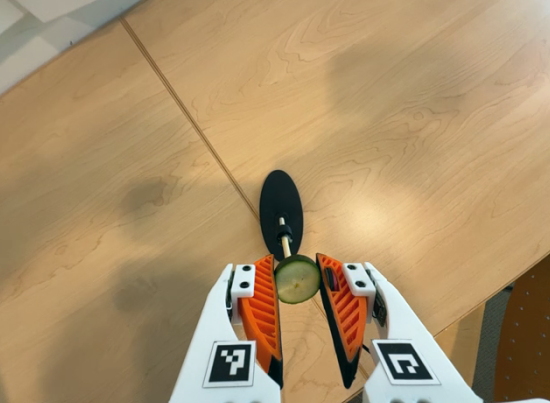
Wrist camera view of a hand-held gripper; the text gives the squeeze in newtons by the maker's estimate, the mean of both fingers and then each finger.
{"total": 7.6, "left": 7.6, "right": 7.7}